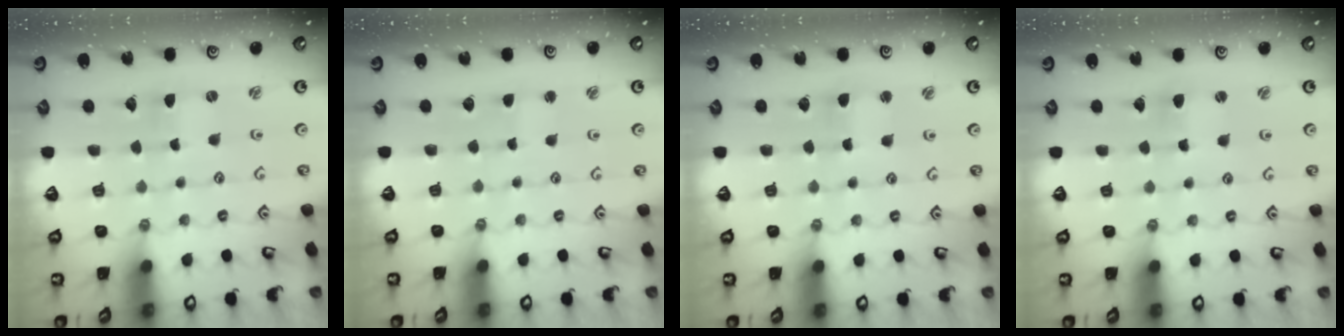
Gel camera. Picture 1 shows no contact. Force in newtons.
{"total": 1.4, "press": 1.3, "slide": 0.3}
{"total": 1.9, "press": 1.8, "slide": 0.3}
{"total": 2.5, "press": 2.5, "slide": 0.3}